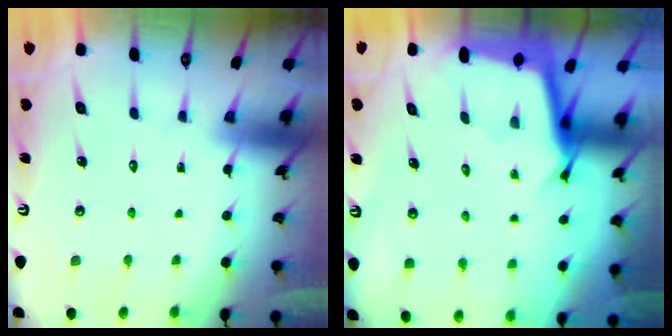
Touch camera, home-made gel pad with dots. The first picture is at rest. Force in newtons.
{"total": 2.7, "press": 2.7, "slide": 0.1}